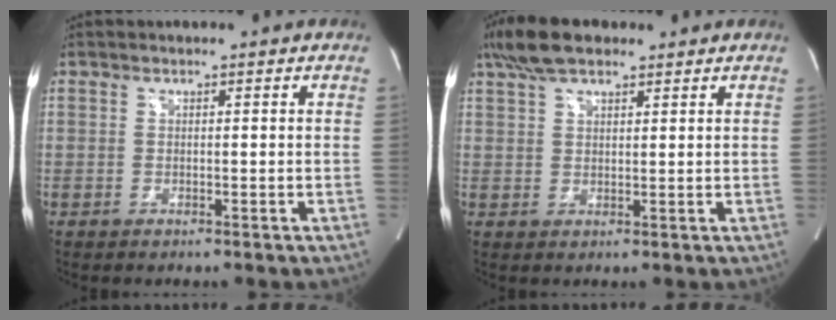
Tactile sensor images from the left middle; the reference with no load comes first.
{"total": 7.1, "force": [5.2, 2.7, 4.0], "torque": [-0.088, 0.024, 0.098]}